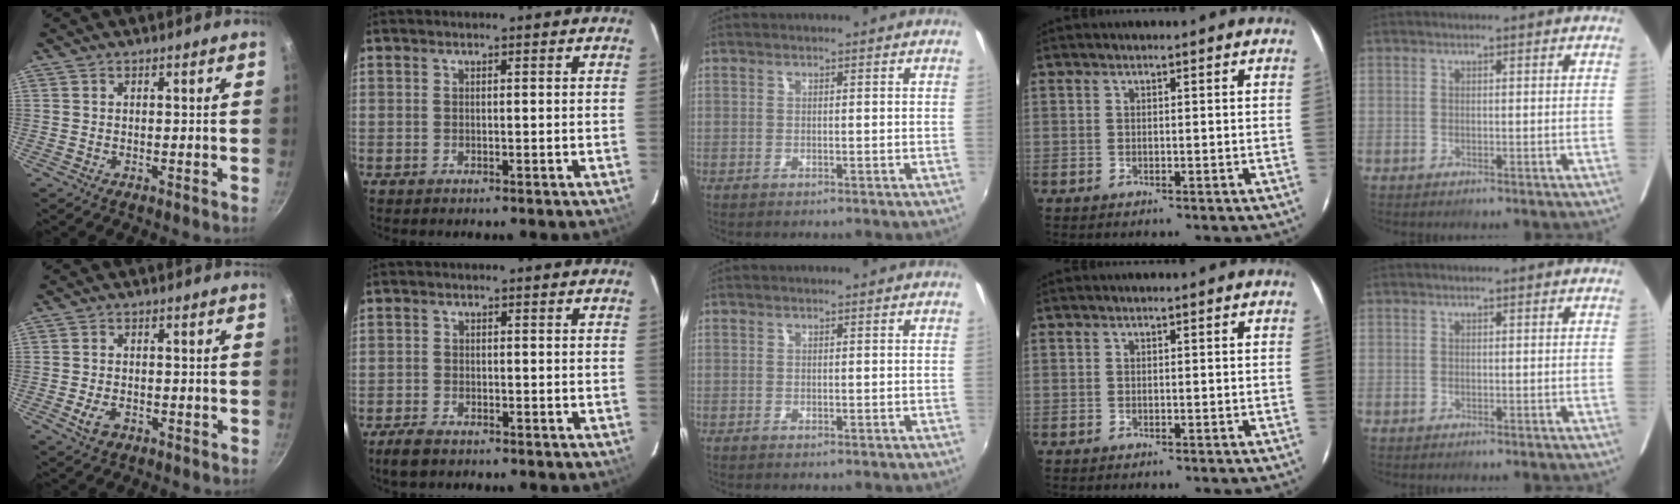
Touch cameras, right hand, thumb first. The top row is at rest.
{"thumb": {"total": 3.7, "force": [-1.4, 2.4, 2.4], "torque": [-0.043, 0.008, -0.023]}, "index": {"total": 3.7, "force": [-2.9, 1.5, 1.7], "torque": [-0.050, -0.007, -0.056]}}